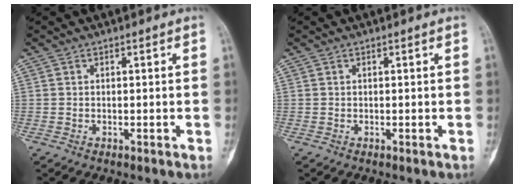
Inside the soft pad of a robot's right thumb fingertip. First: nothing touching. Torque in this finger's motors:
{"motor_torque": [0.16, 0.05, -0.09, 0.07, -0.02]}